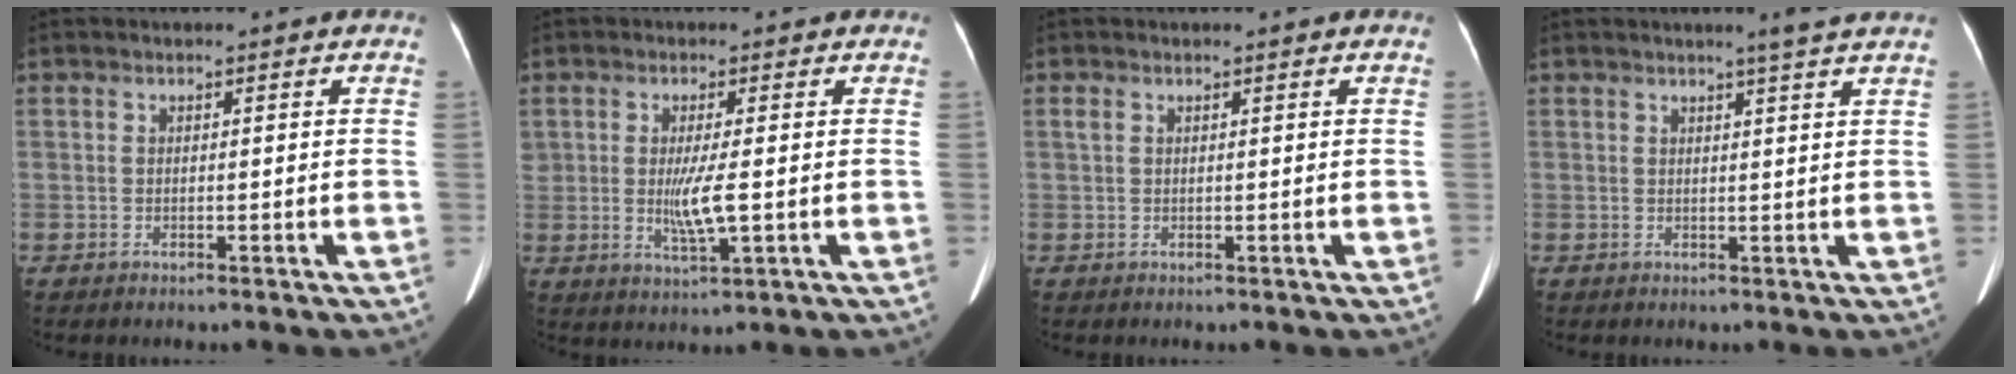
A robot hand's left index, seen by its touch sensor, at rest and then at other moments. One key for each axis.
{"total": 4.5, "fx": -0.5, "fy": 0.5, "fz": 4.4, "tx": -0.084, "ty": -0.023, "tz": -0.008}
{"total": 1.0, "fx": 0.7, "fy": 0.2, "fz": 0.8, "tx": -0.018, "ty": 0.003, "tz": 0.012}
{"total": 3.6, "fx": 2.8, "fy": -1.0, "fz": 2.0, "tx": -0.024, "ty": -0.019, "tz": 0.024}